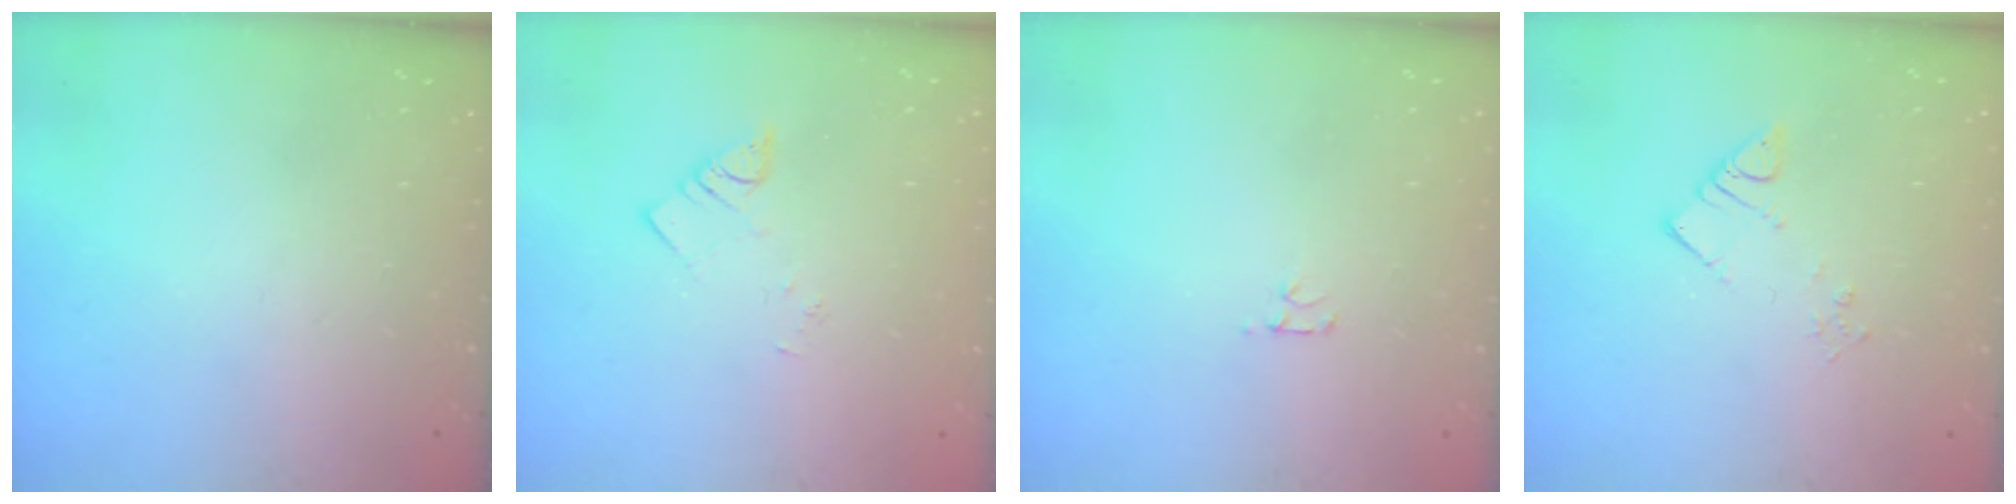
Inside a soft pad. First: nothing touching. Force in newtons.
{"total": 2.2, "press": 2.2, "slide": 0.2}
{"total": 2.7, "press": 2.7, "slide": 0.3}
{"total": 3.9, "press": 3.9, "slide": 0.2}